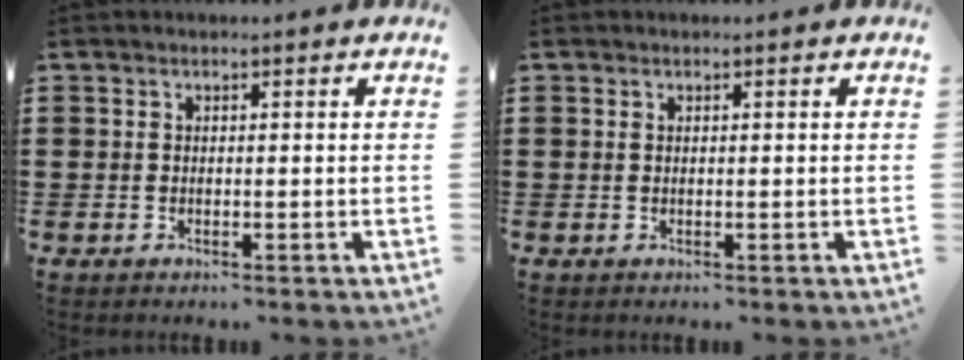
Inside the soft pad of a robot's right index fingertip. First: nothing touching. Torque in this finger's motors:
{"motor_torque": [0.28, 0.20, -0.01, 0.02]}